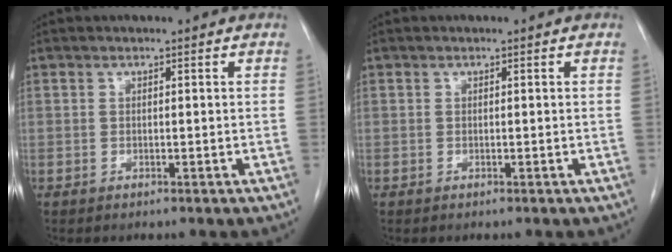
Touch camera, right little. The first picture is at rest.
{"total": 0.0}